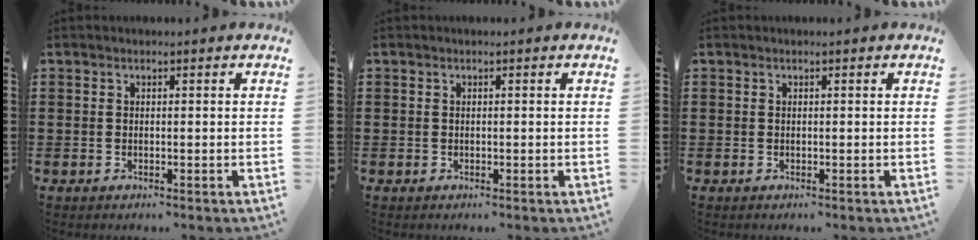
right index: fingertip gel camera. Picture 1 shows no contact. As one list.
[{"total": 0.0}, {"total": 0.0}]